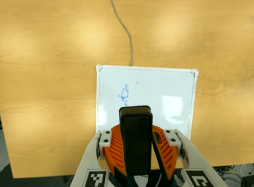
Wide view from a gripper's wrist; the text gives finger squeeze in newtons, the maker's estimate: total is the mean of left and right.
{"total": 8.4, "left": 9.1, "right": 7.6}